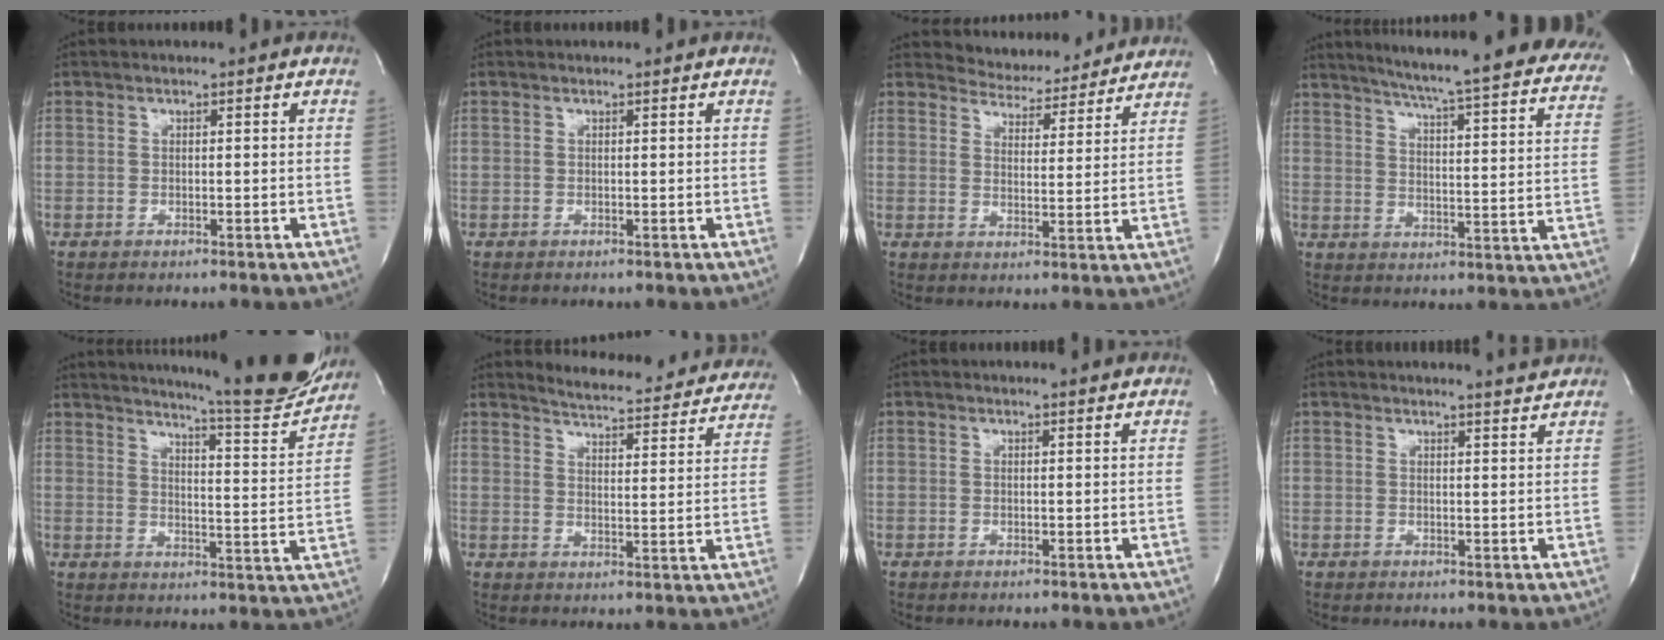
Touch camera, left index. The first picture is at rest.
{"total": 0.5, "force": [0.5, 0.1, 0.0], "torque": [-0.003, 0.003, 0.005]}
{"total": 9.2, "force": [8.9, 2.1, 0.3], "torque": [-0.003, -0.001, 0.115]}
{"total": 29.8, "force": [25.7, 2.5, 14.9], "torque": [-0.197, -0.069, 0.302]}
{"total": 19.7, "force": [18.2, 0.5, 7.5], "torque": [-0.111, -0.075, 0.225]}
{"total": 18.3, "force": [17.6, 3.0, 4.2], "torque": [-0.046, -0.054, 0.200]}
{"total": 1.6, "force": [1.6, -0.2, 0.2], "torque": [-0.010, -0.003, 0.019]}
{"total": 3.6, "force": [3.5, -0.6, 0.4], "torque": [-0.014, -0.009, 0.036]}